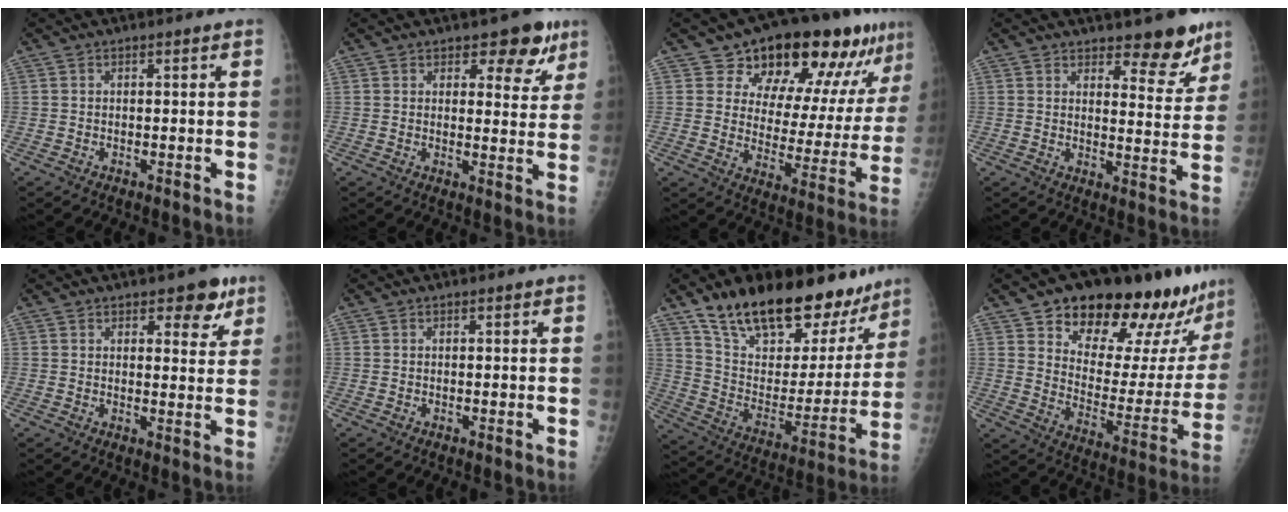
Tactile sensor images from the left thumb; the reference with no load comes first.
{"total": 7.3, "force": [4.8, 4.0, 3.8], "torque": [-0.006, -0.023, 0.061]}
{"total": 20.1, "force": [13.2, 9.4, 12.0], "torque": [-0.121, -0.055, 0.185]}
{"total": 8.2, "force": [6.4, 3.2, 3.9], "torque": [-0.014, -0.049, 0.092]}
{"total": 5.7, "force": [3.6, 3.0, 3.3], "torque": [-0.012, -0.017, 0.044]}
{"total": 0.0}
{"total": 28.3, "force": [20.5, 13.0, 14.6], "torque": [-0.190, -0.071, 0.327]}
{"total": 26.0, "force": [19.4, 10.4, 13.8], "torque": [-0.150, -0.093, 0.271]}